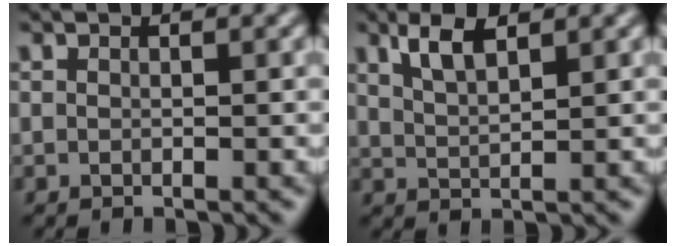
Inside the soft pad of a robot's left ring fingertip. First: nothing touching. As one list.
[{"total": 3.2, "force": [2.1, 1.0, 2.2], "torque": [-0.046, 0.000, 0.041]}]